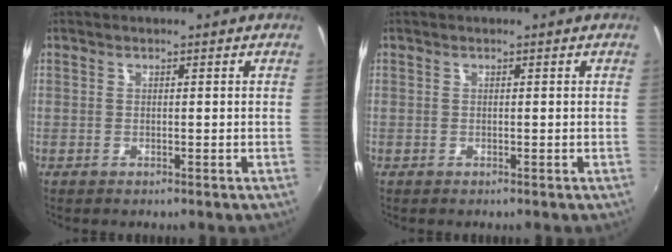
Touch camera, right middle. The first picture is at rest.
{"total": 0.0}